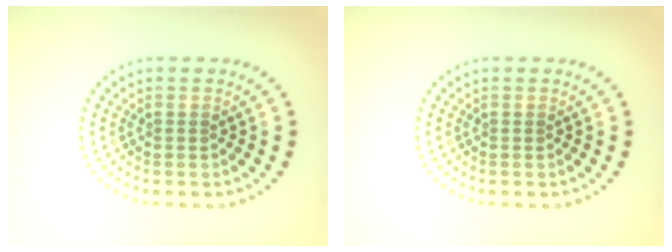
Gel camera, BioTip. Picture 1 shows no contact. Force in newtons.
{"total": 0.0}